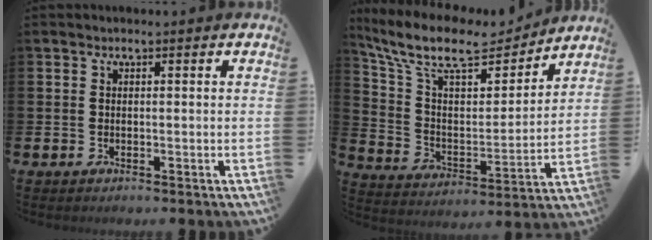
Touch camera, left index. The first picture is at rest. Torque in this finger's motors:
{"motor_torque": [1.17, -0.97, 0.19, 0.21]}